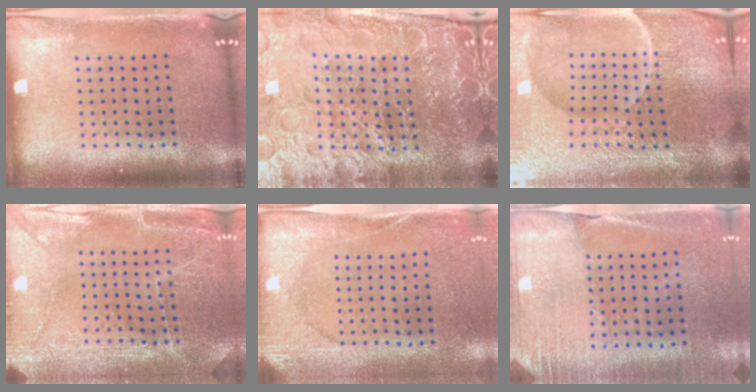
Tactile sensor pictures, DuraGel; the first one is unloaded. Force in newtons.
{"total": 5.5, "press": 5.1, "slide": 2.0}
{"total": 5.7, "press": 5.3, "slide": 2.0}
{"total": 2.9, "press": 2.9, "slide": 0.2}
{"total": 2.6, "press": 2.0, "slide": 1.6}
{"total": 2.6, "press": 2.5, "slide": 0.8}